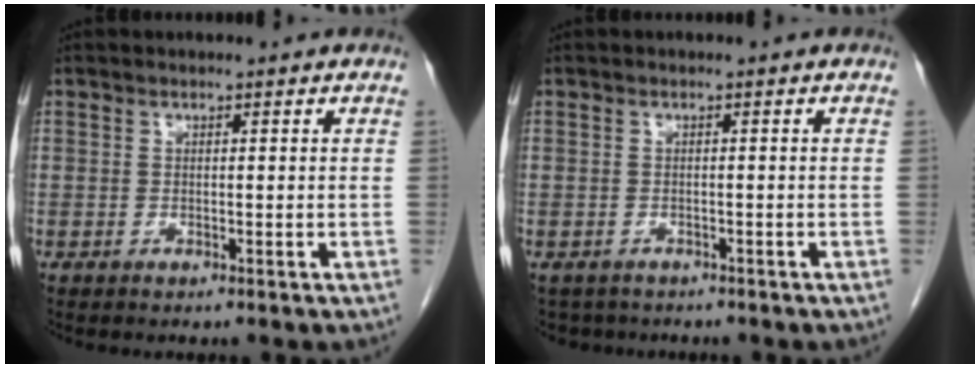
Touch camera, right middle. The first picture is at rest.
{"total": 3.4, "force": [-2.8, 1.9, 0.1], "torque": [-0.002, 0.000, -0.040]}